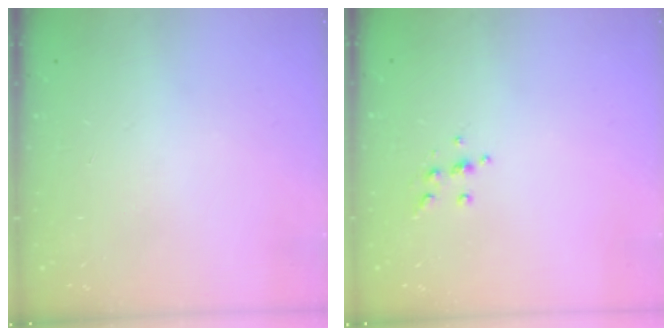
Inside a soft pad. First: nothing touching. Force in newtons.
{"total": 4.3, "press": 4.2, "slide": 1.1}